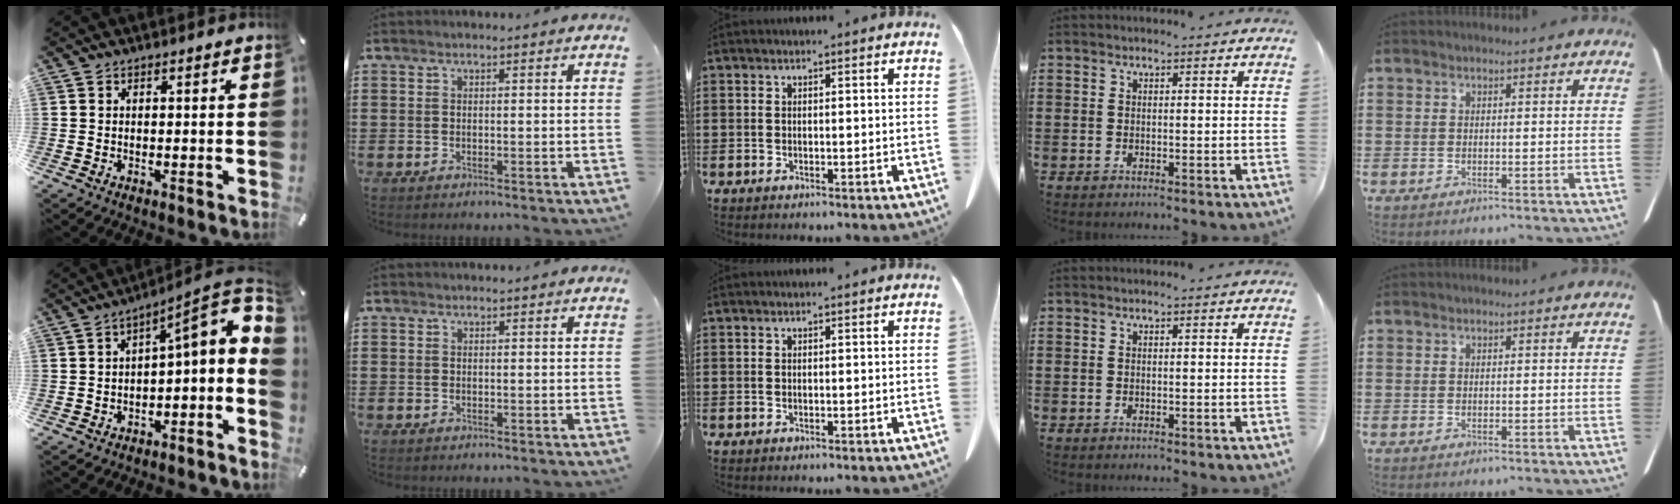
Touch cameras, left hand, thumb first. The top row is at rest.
{"thumb": {"total": 10.0, "force": [1.8, 3.1, 9.4], "torque": [-0.113, -0.025, 0.018]}}